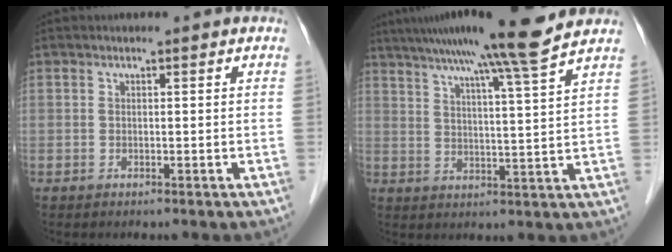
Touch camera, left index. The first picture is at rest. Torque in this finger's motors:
{"motor_torque": [1.06, -1.07, 0.84, 0.21]}